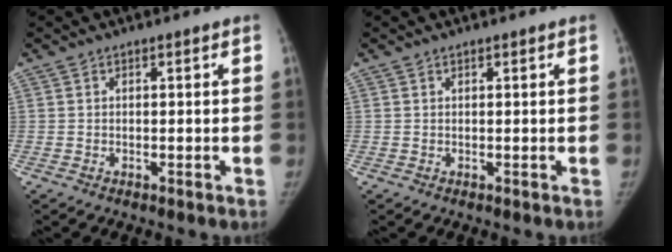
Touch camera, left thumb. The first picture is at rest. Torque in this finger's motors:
{"motor_torque": [-0.18, -0.12, -0.34, 0.27, -0.03]}